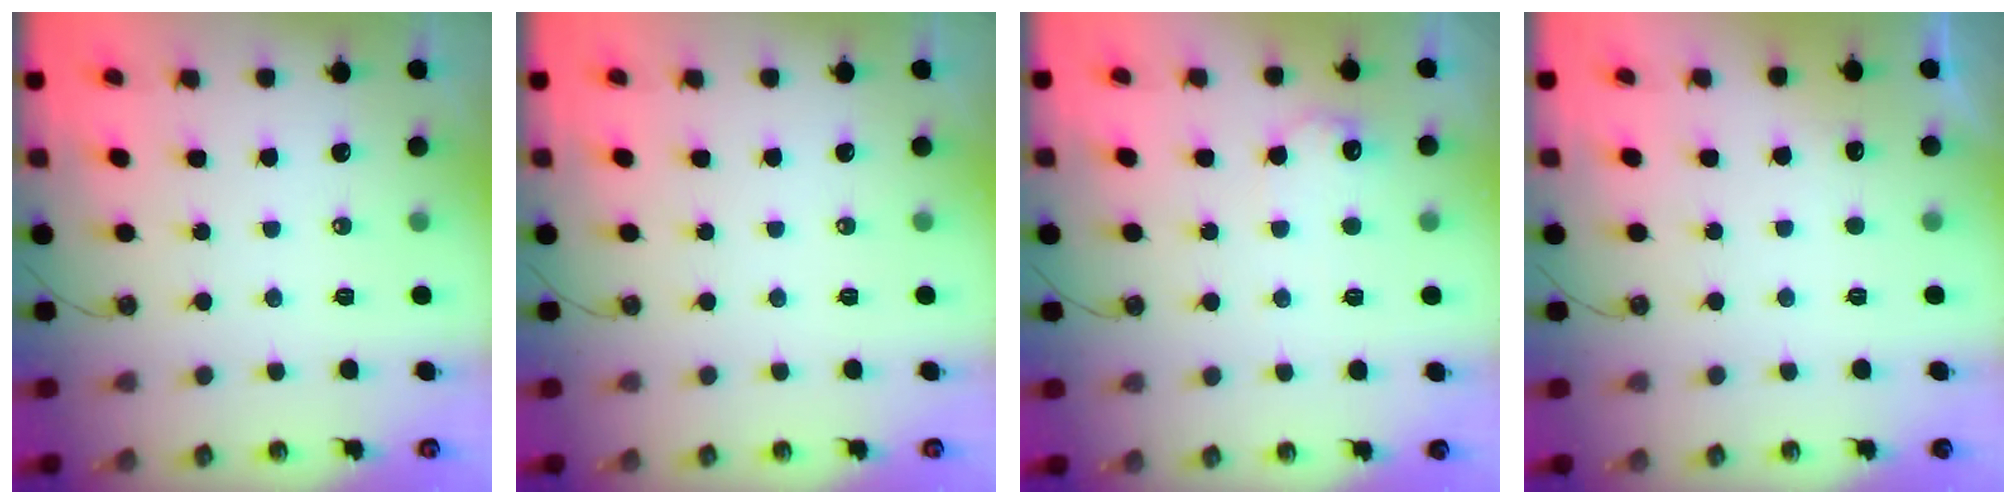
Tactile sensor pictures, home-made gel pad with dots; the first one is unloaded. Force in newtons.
{"total": 0.0}
{"total": 7.9, "press": 7.8, "slide": 0.4}
{"total": 2.6, "press": 2.4, "slide": 1.0}